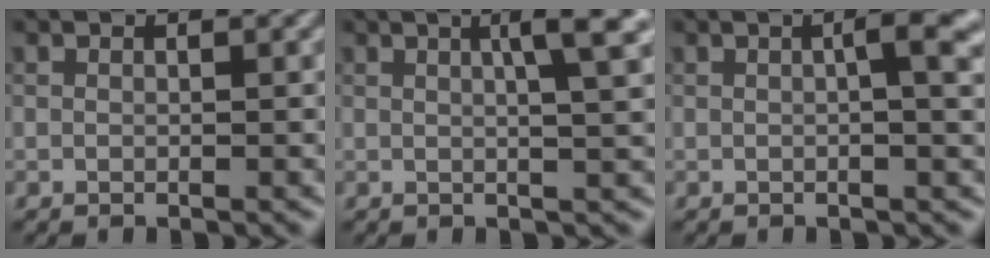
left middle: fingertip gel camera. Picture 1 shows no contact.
{"total": 4.7, "force": [1.6, 0.9, 4.3], "torque": [-0.052, 0.013, 0.019]}
{"total": 3.9, "force": [0.5, 1.0, 3.7], "torque": [-0.047, 0.012, 0.003]}